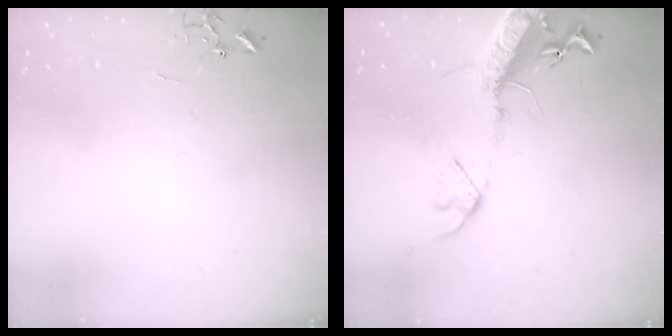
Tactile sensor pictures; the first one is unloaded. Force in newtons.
{"total": 17.1, "press": 16.6, "slide": 4.0}